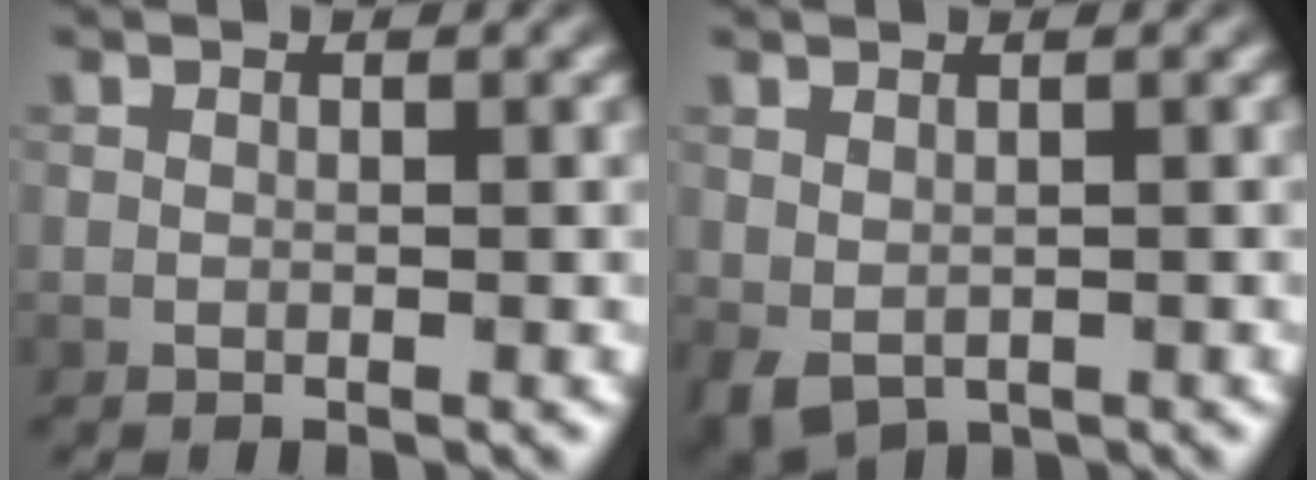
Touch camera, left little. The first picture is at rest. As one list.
[{"total": 2.1, "force": [-0.6, 1.4, 1.4], "torque": [-0.034, -0.008, -0.004]}]